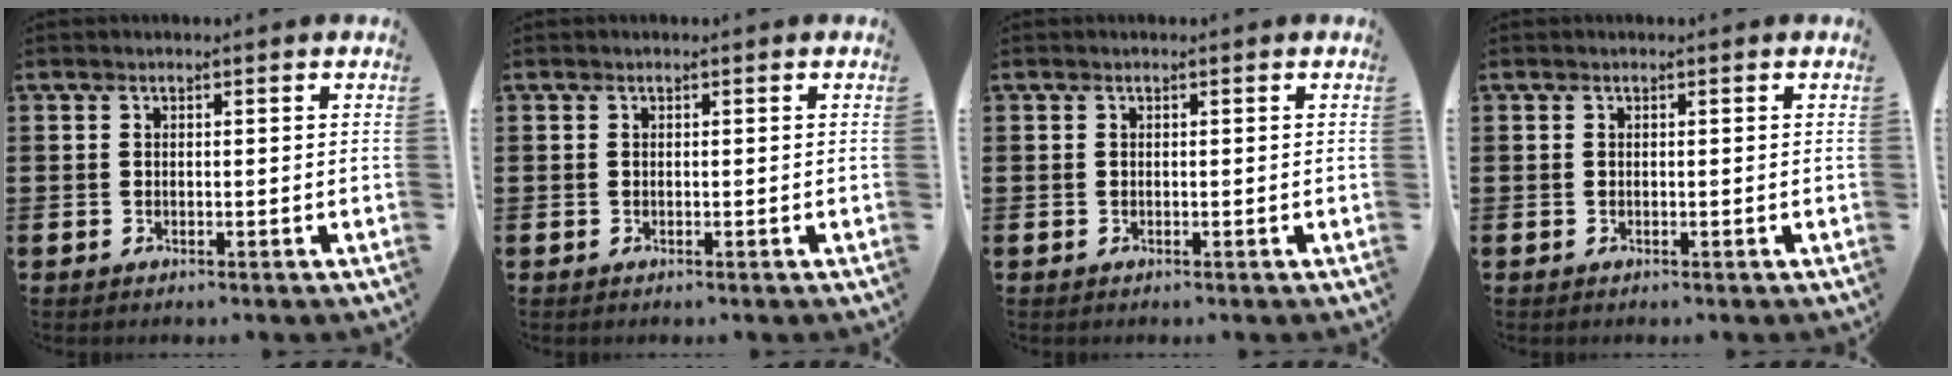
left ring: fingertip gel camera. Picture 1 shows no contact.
{"total": 0.0}
{"total": 0.0}
{"total": 0.0}